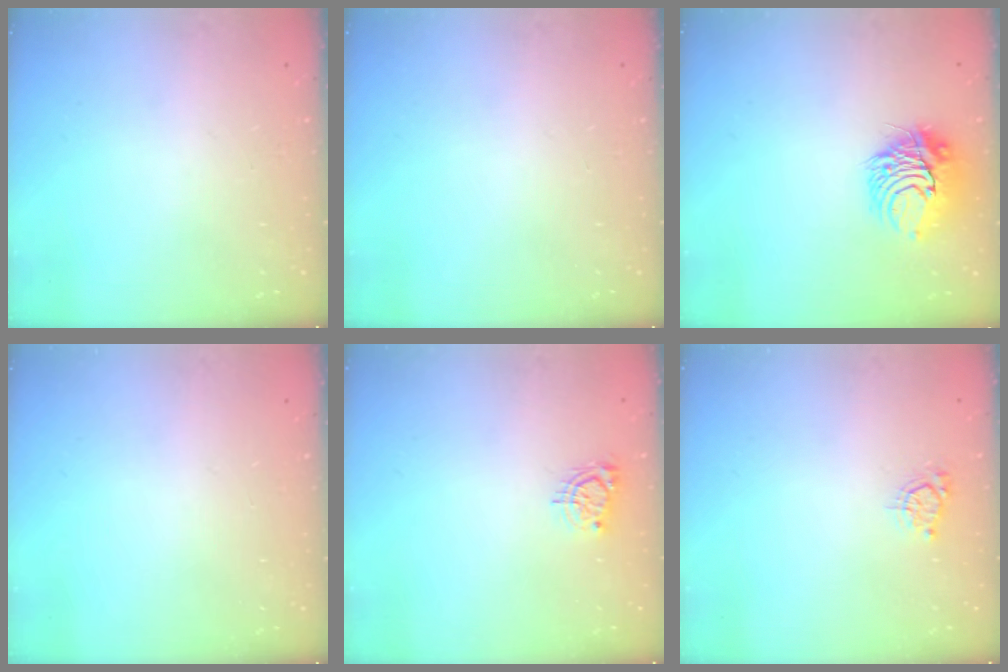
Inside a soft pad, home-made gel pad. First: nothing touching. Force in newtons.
{"total": 0.0}
{"total": 10.3, "press": 10.3, "slide": 0.8}
{"total": 0.0}
{"total": 5.2, "press": 5.2, "slide": 0.6}
{"total": 6.2, "press": 6.2, "slide": 0.8}